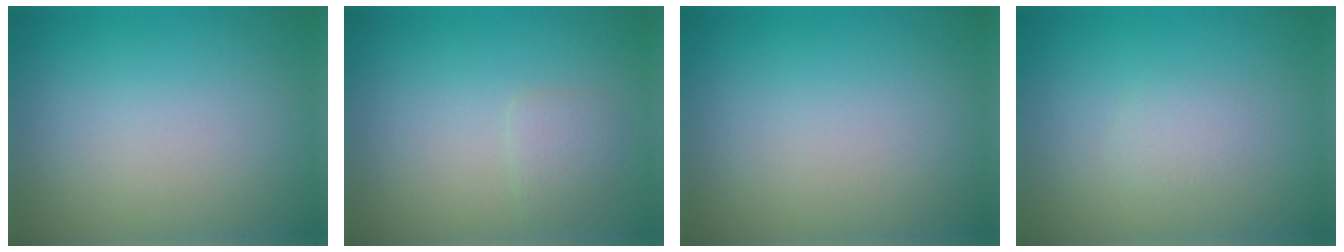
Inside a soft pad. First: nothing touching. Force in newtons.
{"total": 1.3, "press": 1.3, "slide": 0.1}
{"total": 0.0}
{"total": 1.0, "press": 1.0, "slide": 0.0}